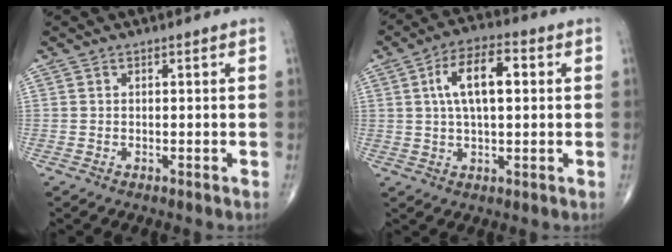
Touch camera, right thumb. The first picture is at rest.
{"total": 10.4, "force": [2.0, 4.7, 9.0], "torque": [-0.155, 0.017, 0.030]}